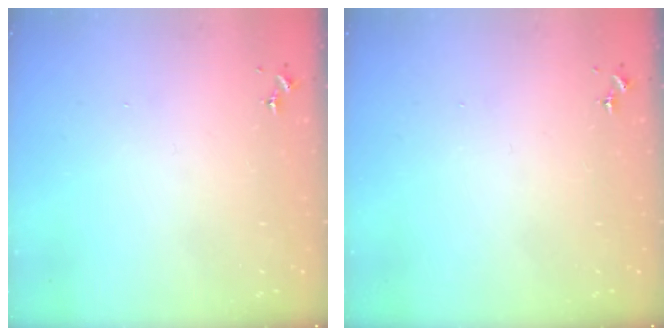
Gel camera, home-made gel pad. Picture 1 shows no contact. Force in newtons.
{"total": 0.0}